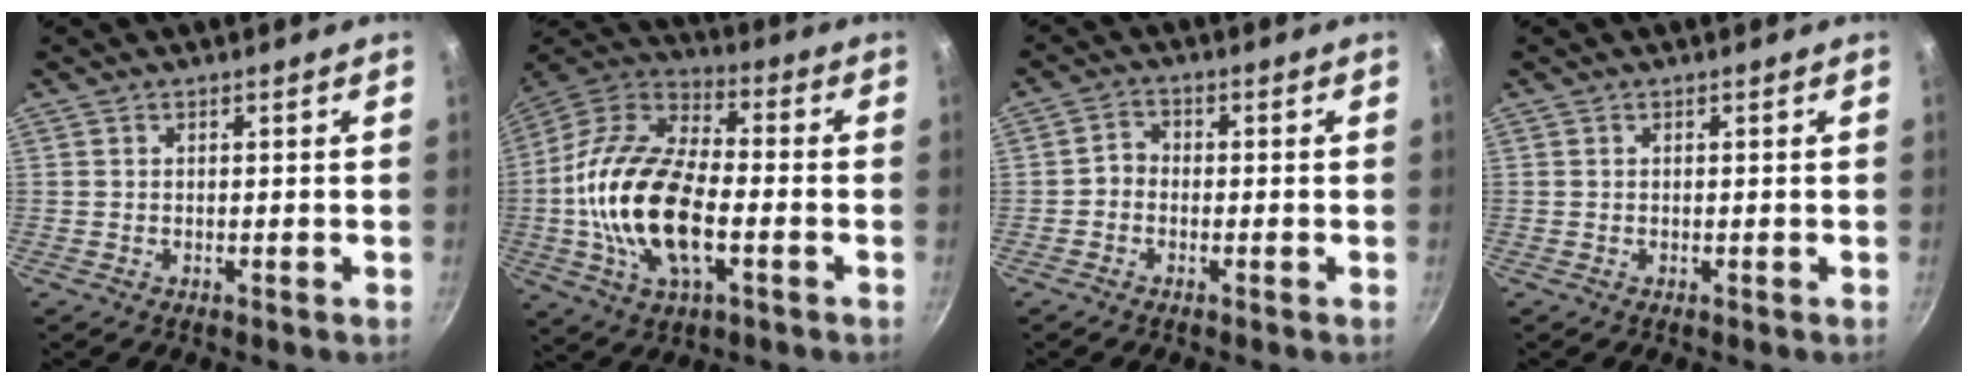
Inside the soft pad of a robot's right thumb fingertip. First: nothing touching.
{"total": 21.2, "force": [-3.7, 10.9, 17.8], "torque": [-0.332, 0.032, -0.082]}
{"total": 2.5, "force": [-1.0, 1.9, 1.1], "torque": [-0.015, 0.019, -0.027]}
{"total": 0.0}